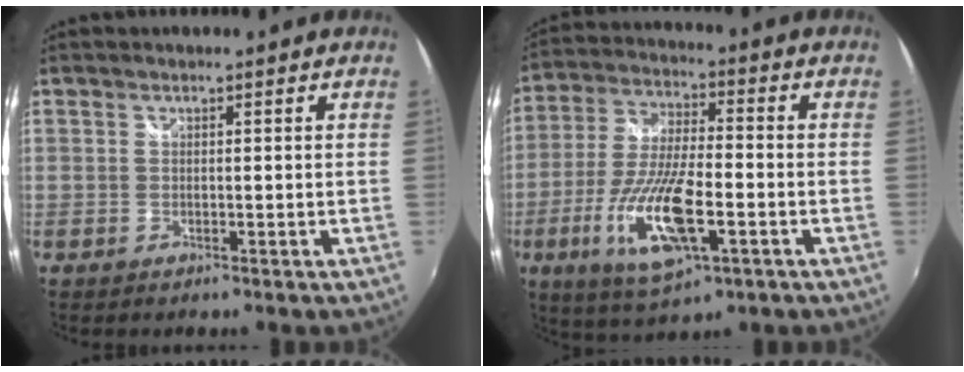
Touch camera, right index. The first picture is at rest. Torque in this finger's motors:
{"motor_torque": [1.63, -0.51, 0.61, 0.12]}